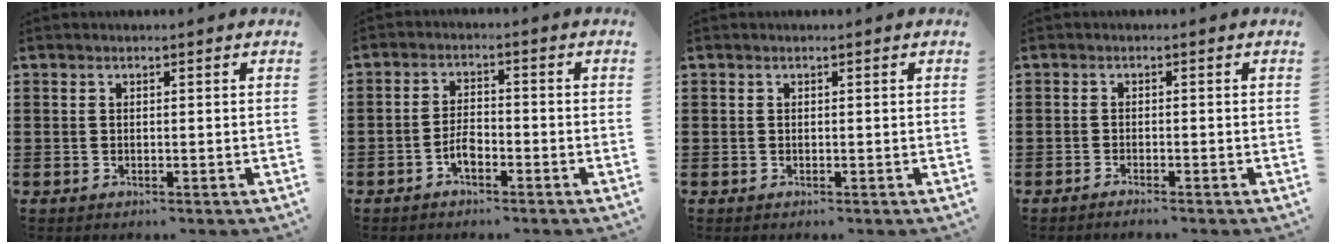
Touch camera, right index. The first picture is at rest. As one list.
[{"total": 3.3, "force": [-1.9, 1.4, 2.3], "torque": [-0.058, 0.002, -0.040]}, {"total": 0.0}, {"total": 1.0, "force": [-1.0, -0.1, 0.1], "torque": [-0.004, -0.001, -0.019]}]